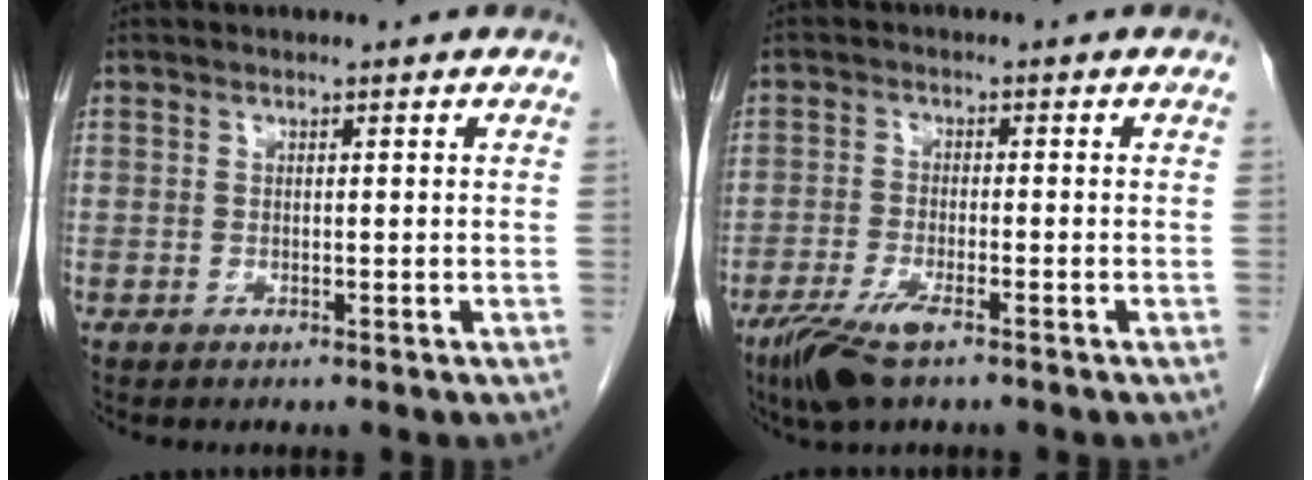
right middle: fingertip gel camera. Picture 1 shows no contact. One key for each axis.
{"total": 6.2, "fx": -4.1, "fy": 1.3, "fz": 4.5, "tx": -0.093, "ty": -0.013, "tz": -0.073}